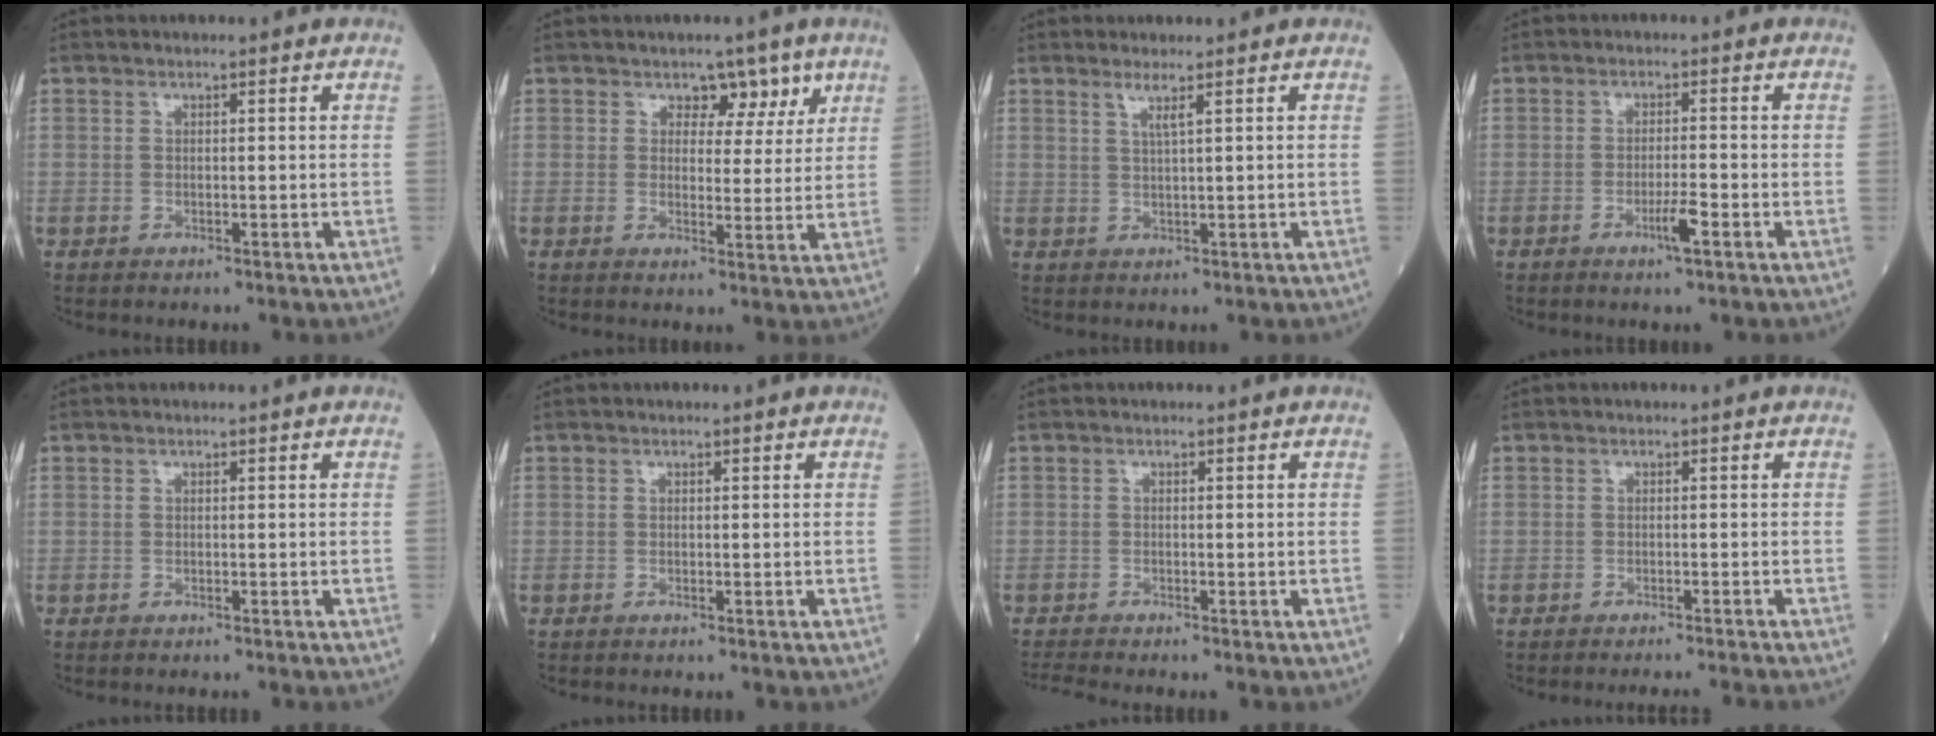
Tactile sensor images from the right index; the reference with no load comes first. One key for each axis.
{"total": 4.5, "fx": 2.7, "fy": 3.0, "fz": 1.9, "tx": -0.008, "ty": 0.002, "tz": 0.034}
{"total": 1.8, "fx": 1.1, "fy": -0.5, "fz": 1.3, "tx": -0.030, "ty": -0.006, "tz": 0.024}
{"total": 3.0, "fx": -1.6, "fy": -0.1, "fz": 2.6, "tx": -0.049, "ty": -0.003, "tz": -0.030}
{"total": 0.9, "fx": -0.8, "fy": -0.1, "fz": 0.4, "tx": -0.004, "ty": 0.001, "tz": -0.010}
{"total": 0.0}
{"total": 2.0, "fx": -1.8, "fy": -0.8, "fz": 0.1, "tx": -0.017, "ty": -0.015, "tz": -0.037}
{"total": 5.1, "fx": -4.8, "fy": -1.3, "fz": 1.2, "tx": -0.006, "ty": -0.012, "tz": -0.059}